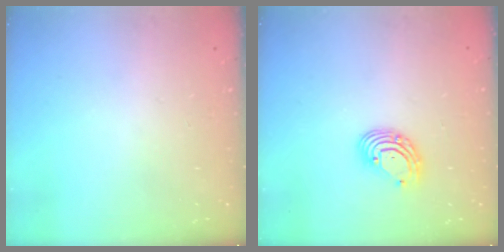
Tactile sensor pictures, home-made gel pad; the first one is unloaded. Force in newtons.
{"total": 6.5, "press": 6.4, "slide": 0.8}